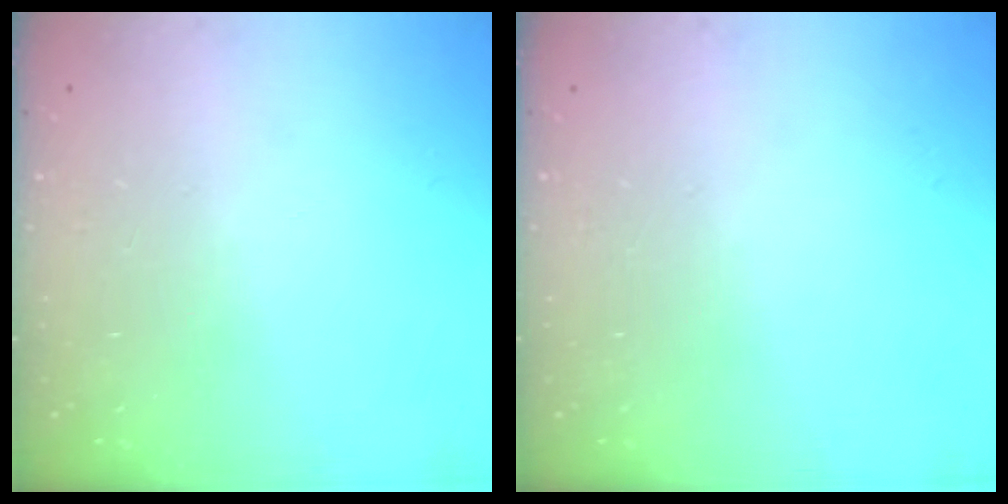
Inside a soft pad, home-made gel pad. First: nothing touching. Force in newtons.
{"total": 0.0}